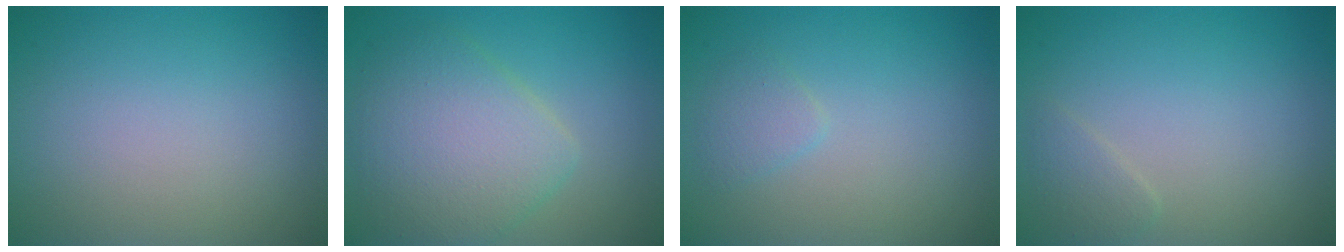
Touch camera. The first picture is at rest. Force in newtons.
{"total": 5.9, "press": 5.9, "slide": 0.1}
{"total": 1.2, "press": 1.2, "slide": 0.1}
{"total": 1.2, "press": 1.2, "slide": 0.0}